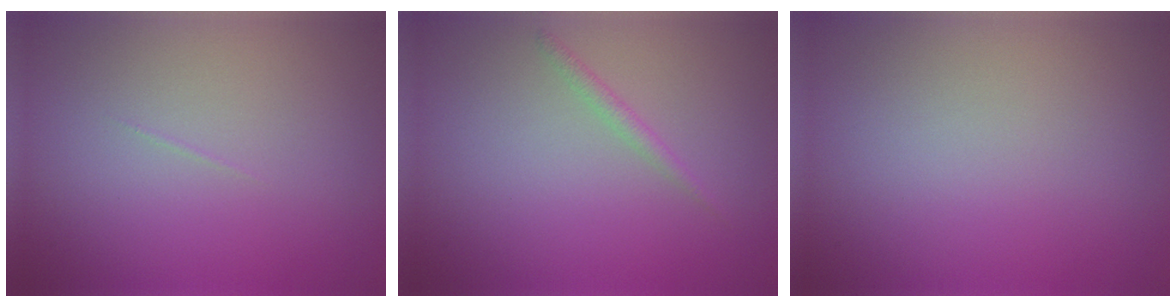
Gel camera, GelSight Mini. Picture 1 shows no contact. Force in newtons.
{"total": 1.0, "press": 1.0, "slide": 0.1}
{"total": 0.0}